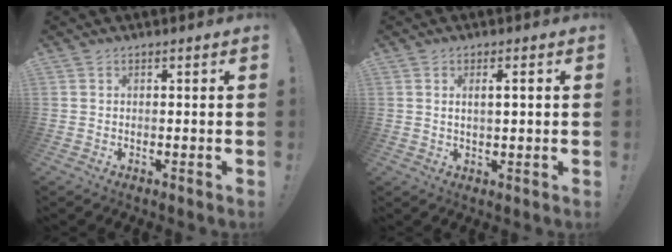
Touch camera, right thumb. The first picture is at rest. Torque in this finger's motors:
{"motor_torque": [-0.11, -0.01, -0.26, 0.26, -0.05]}